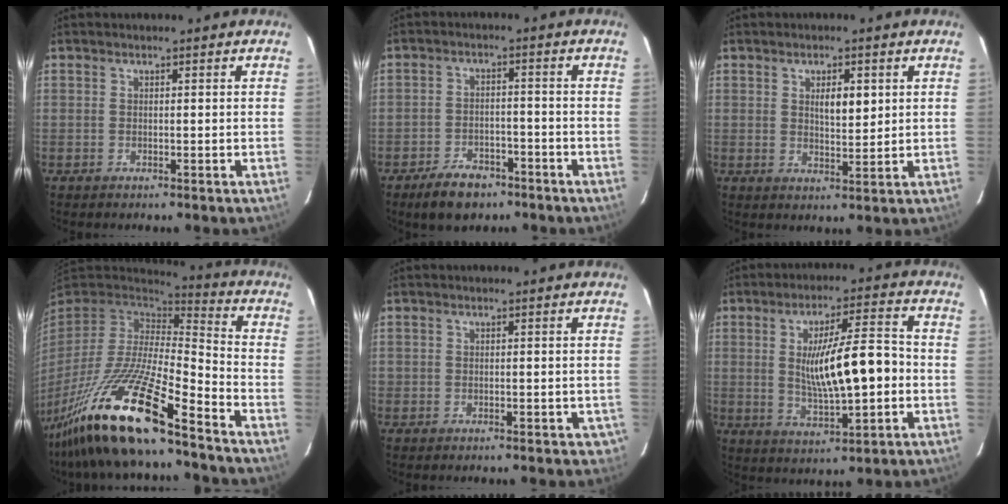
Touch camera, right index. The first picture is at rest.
{"total": 8.1, "force": [-5.8, 3.9, 4.2], "torque": [-0.079, 0.000, -0.095]}
{"total": 4.1, "force": [1.4, 1.4, 3.6], "torque": [-0.059, -0.001, 0.023]}
{"total": 22.1, "force": [-15.4, 2.4, 15.7], "torque": [-0.308, -0.055, -0.286]}
{"total": 2.1, "force": [-0.9, 1.6, 1.0], "torque": [0.002, 0.009, -0.004]}
{"total": 12.4, "force": [-0.5, 2.2, 12.2], "torque": [-0.213, 0.008, -0.002]}